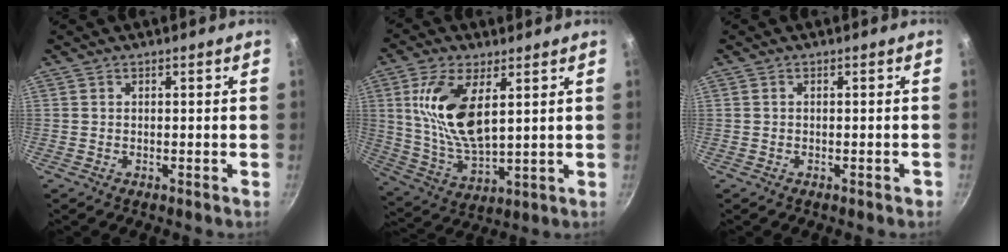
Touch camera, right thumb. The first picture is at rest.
{"total": 14.5, "force": [4.1, 6.8, 12.2], "torque": [-0.239, -0.022, 0.090]}
{"total": 0.8, "force": [-0.5, 0.4, 0.6], "torque": [-0.005, 0.011, -0.002]}